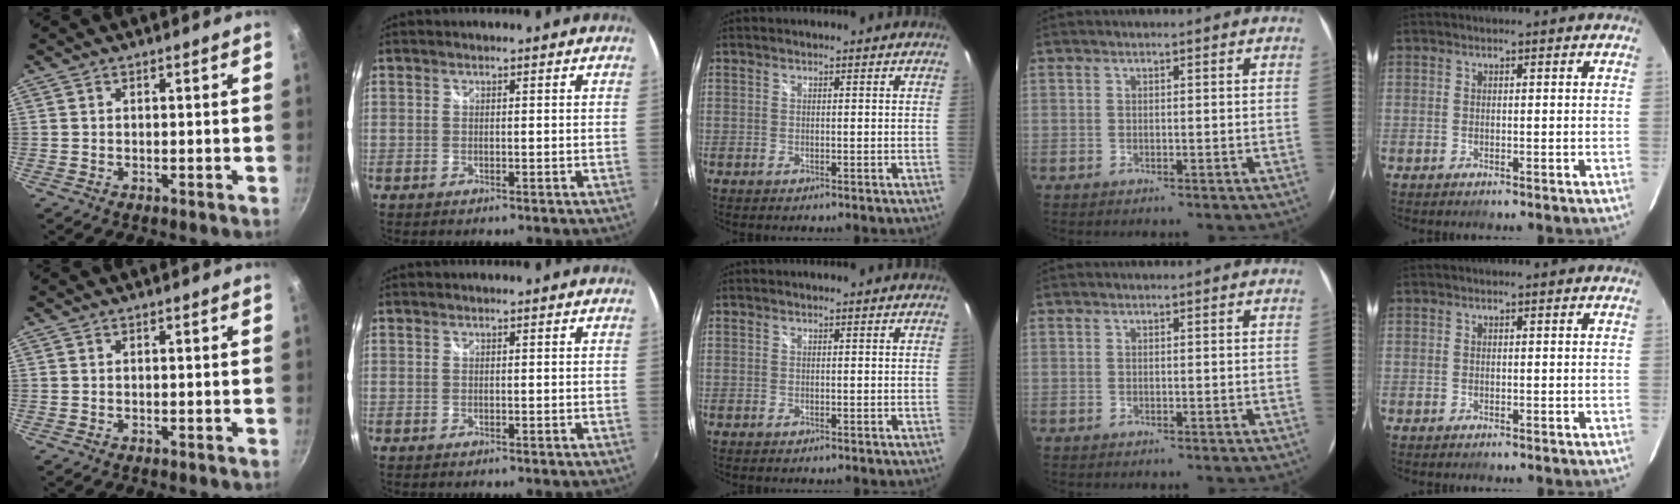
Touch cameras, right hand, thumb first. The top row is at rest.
{}